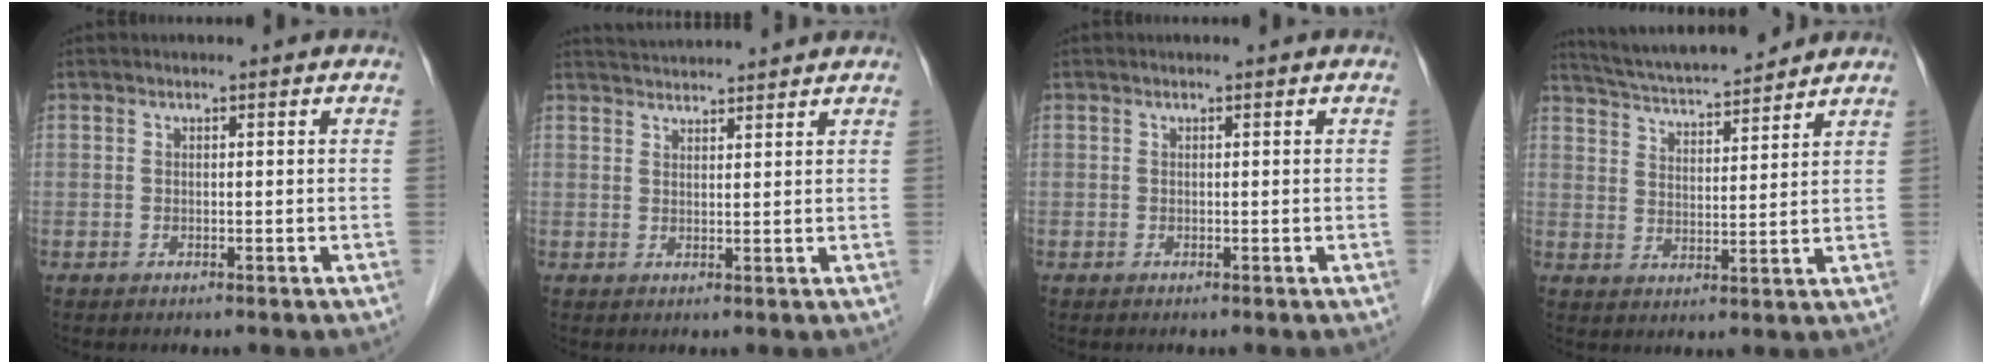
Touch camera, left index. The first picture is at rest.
{"total": 6.2, "force": [6.0, -0.4, 1.3], "torque": [-0.026, 0.032, 0.090]}
{"total": 0.0}
{"total": 12.4, "force": [11.5, 1.0, 4.5], "torque": [-0.083, 0.016, 0.187]}